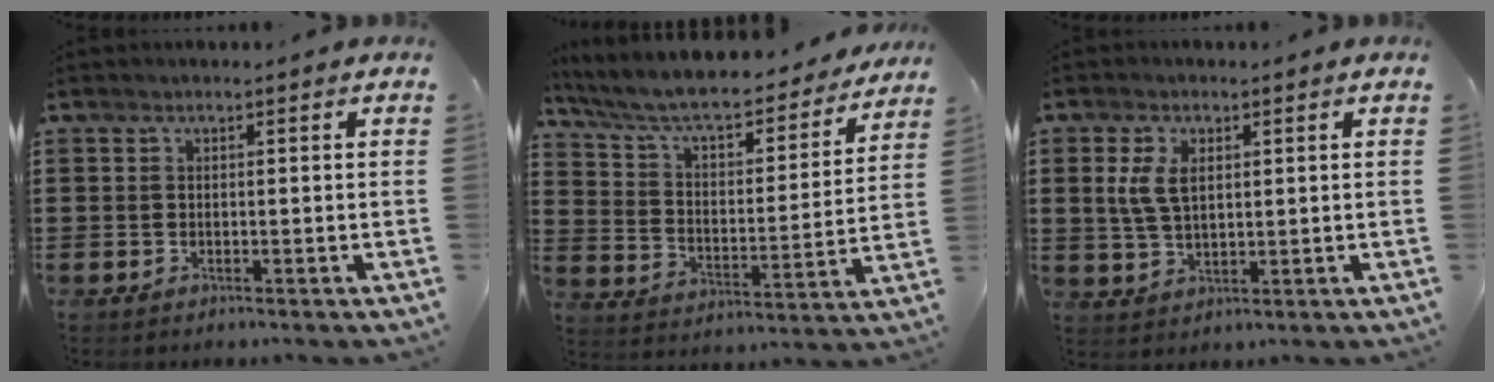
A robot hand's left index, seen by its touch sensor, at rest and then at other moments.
{"total": 7.8, "force": [7.0, 1.0, 3.2], "torque": [-0.092, -0.050, 0.117]}
{"total": 5.0, "force": [1.4, 2.7, 4.0], "torque": [-0.101, 0.004, 0.020]}